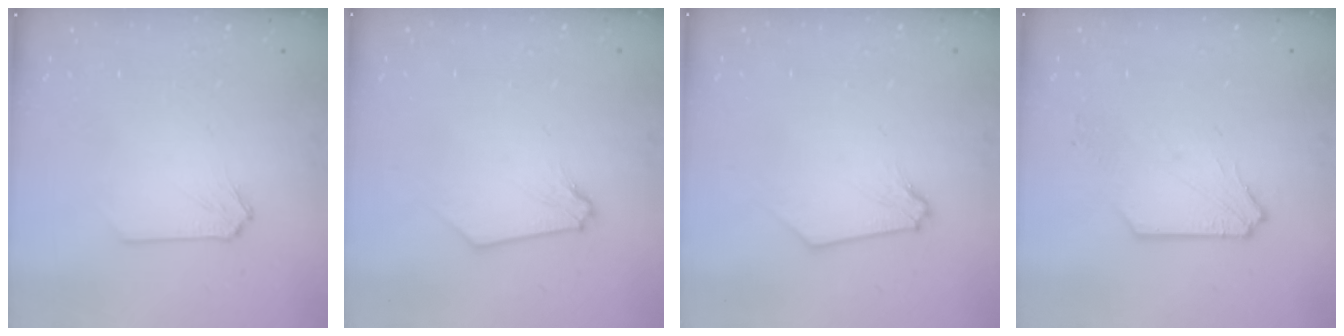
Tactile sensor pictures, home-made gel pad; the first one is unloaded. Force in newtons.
{"total": 0.7, "press": 0.7, "slide": 0.2}
{"total": 0.7, "press": 0.7, "slide": 0.2}
{"total": 3.2, "press": 3.1, "slide": 0.5}